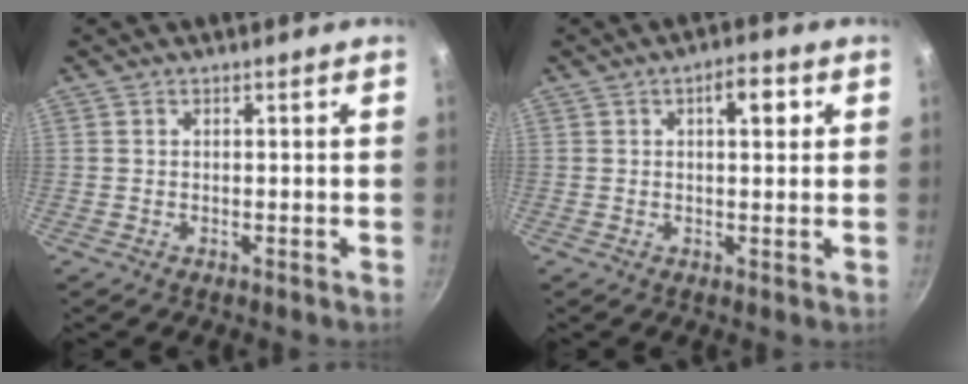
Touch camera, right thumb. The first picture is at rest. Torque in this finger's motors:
{"motor_torque": [-0.03, 1.56, 0.46, -0.06, 0.14]}